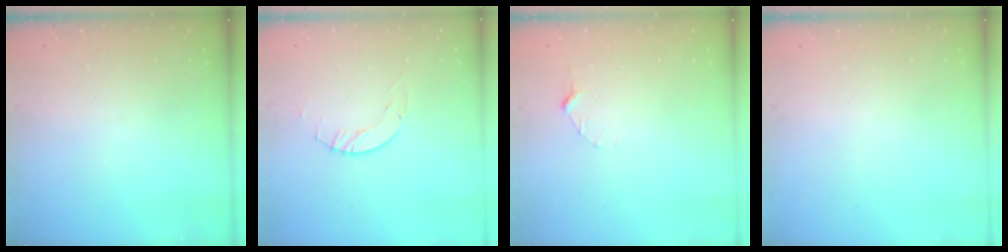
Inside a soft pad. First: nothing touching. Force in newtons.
{"total": 2.9, "press": 2.9, "slide": 0.4}
{"total": 2.9, "press": 2.9, "slide": 0.3}
{"total": 0.0}